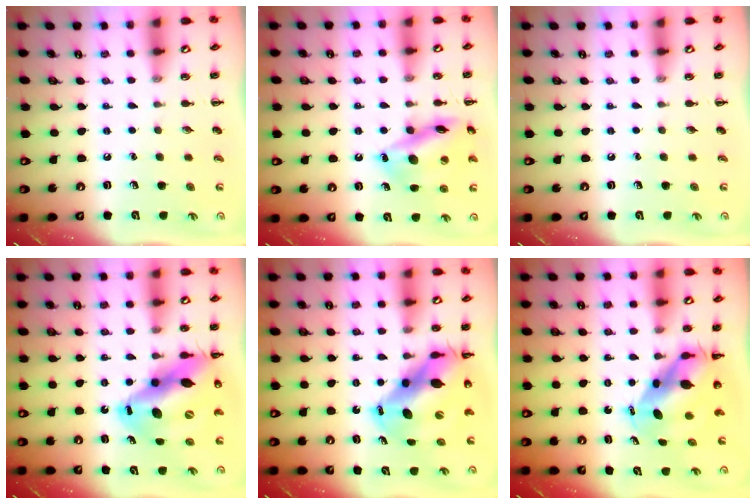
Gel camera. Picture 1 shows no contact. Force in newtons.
{"total": 16.7, "press": 16.6, "slide": 1.7}
{"total": 0.0}
{"total": 19.4, "press": 18.5, "slide": 5.6}
{"total": 14.5, "press": 13.9, "slide": 4.0}
{"total": 8.0, "press": 7.7, "slide": 2.0}